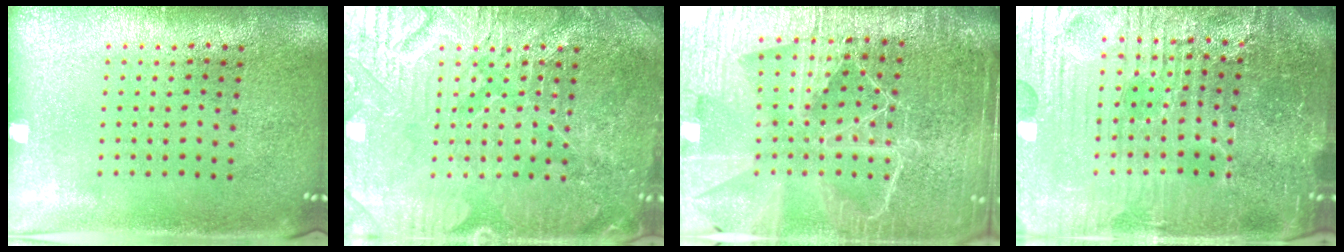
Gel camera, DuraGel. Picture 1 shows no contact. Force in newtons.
{"total": 6.7, "press": 6.7, "slide": 0.9}
{"total": 6.1, "press": 5.3, "slide": 3.0}
{"total": 6.2, "press": 5.7, "slide": 2.4}